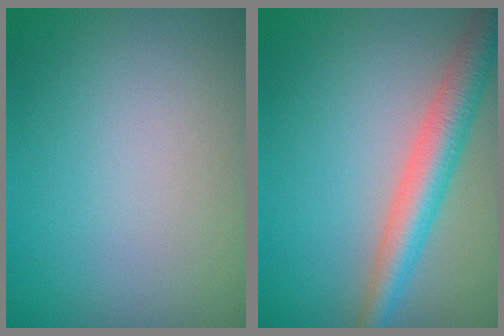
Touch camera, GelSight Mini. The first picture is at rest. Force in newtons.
{"total": 4.8, "press": 4.8, "slide": 0.2}